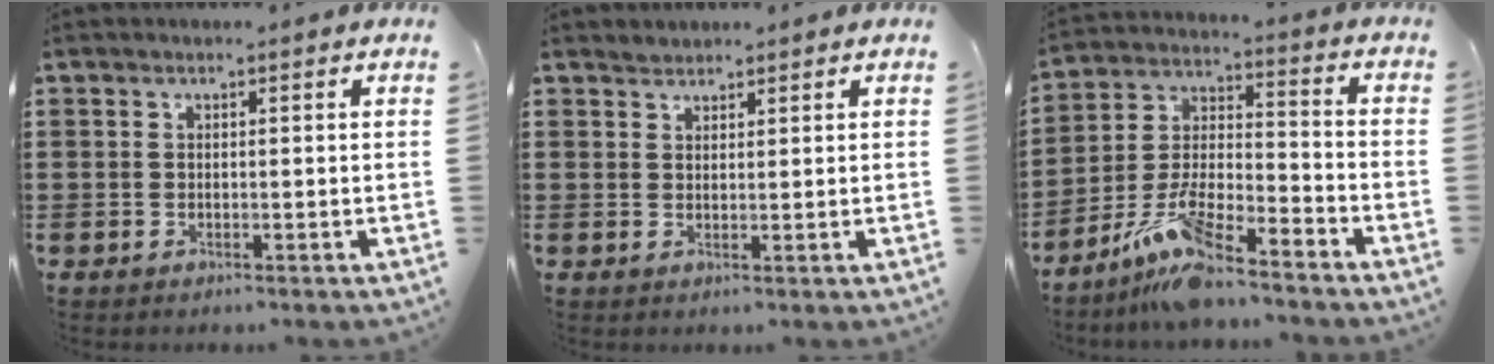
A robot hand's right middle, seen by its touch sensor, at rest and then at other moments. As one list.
[{"total": 1.4, "force": [1.3, 0.5, -0.2], "torque": [0.001, 0.002, 0.026]}, {"total": 9.5, "force": [-8.1, 0.8, 4.9], "torque": [-0.117, -0.005, -0.166]}]